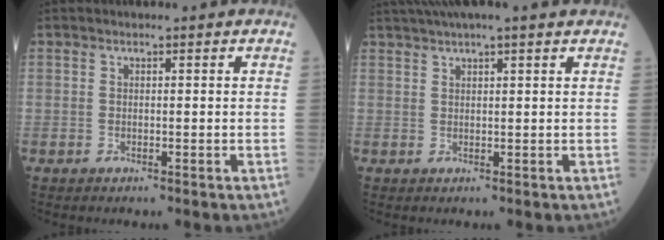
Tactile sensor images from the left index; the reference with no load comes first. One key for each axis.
{"total": 8.0, "fx": 6.5, "fy": -0.1, "fz": 4.6, "tx": -0.078, "ty": 0.039, "tz": 0.089}